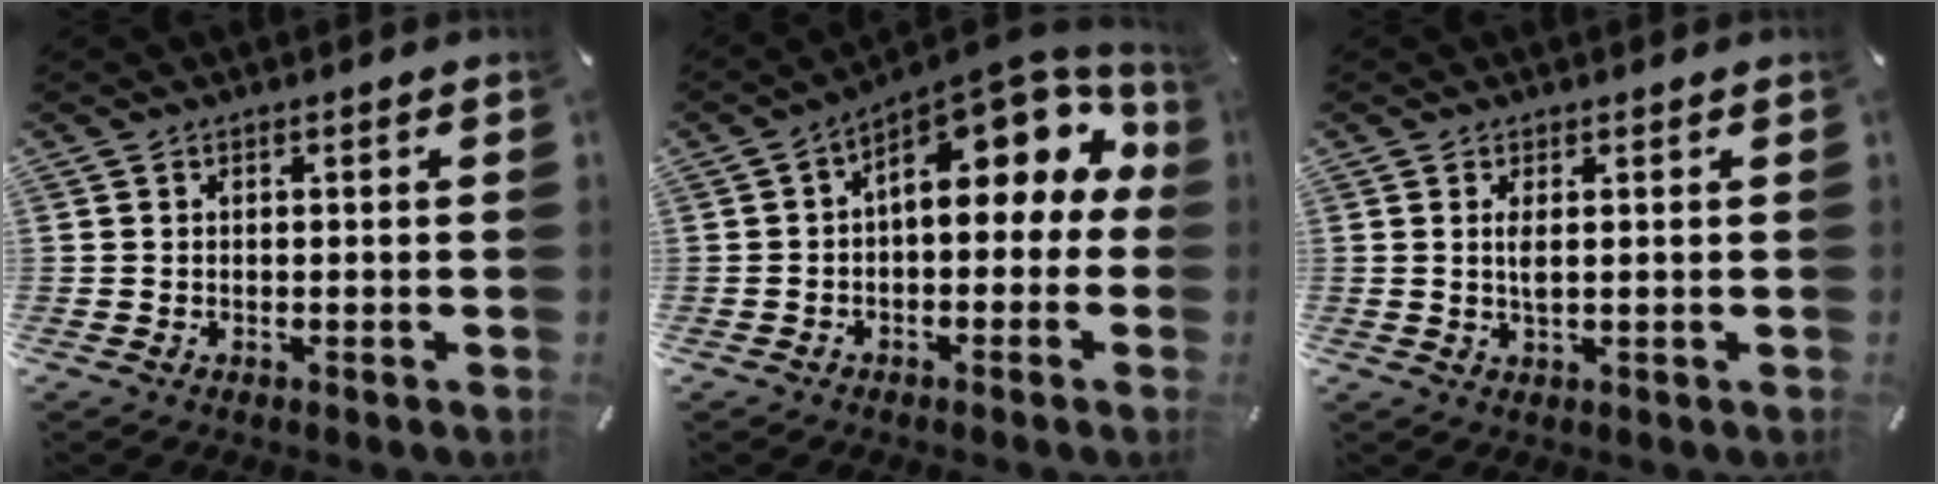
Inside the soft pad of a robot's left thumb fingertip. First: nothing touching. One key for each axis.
{"total": 13.6, "fx": 5.2, "fy": 7.1, "fz": 10.4, "tx": -0.139, "ty": -0.048, "tz": 0.088}
{"total": 2.5, "fx": 0.6, "fy": 0.6, "fz": 2.4, "tx": -0.057, "ty": -0.001, "tz": 0.006}